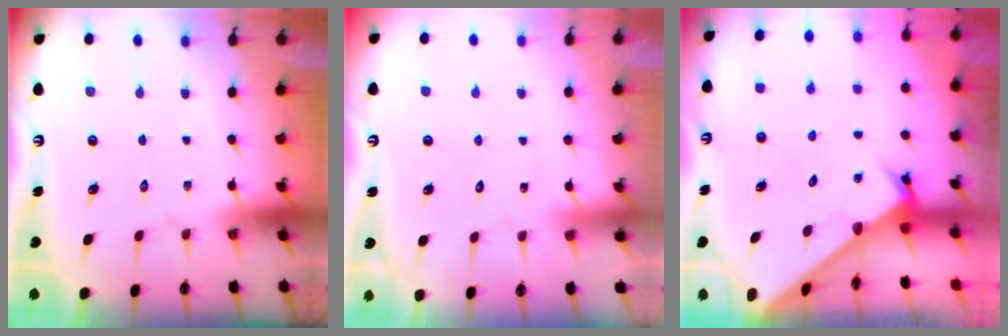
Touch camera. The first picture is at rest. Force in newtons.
{"total": 4.0, "press": 4.0, "slide": 0.3}
{"total": 2.7, "press": 2.7, "slide": 0.2}